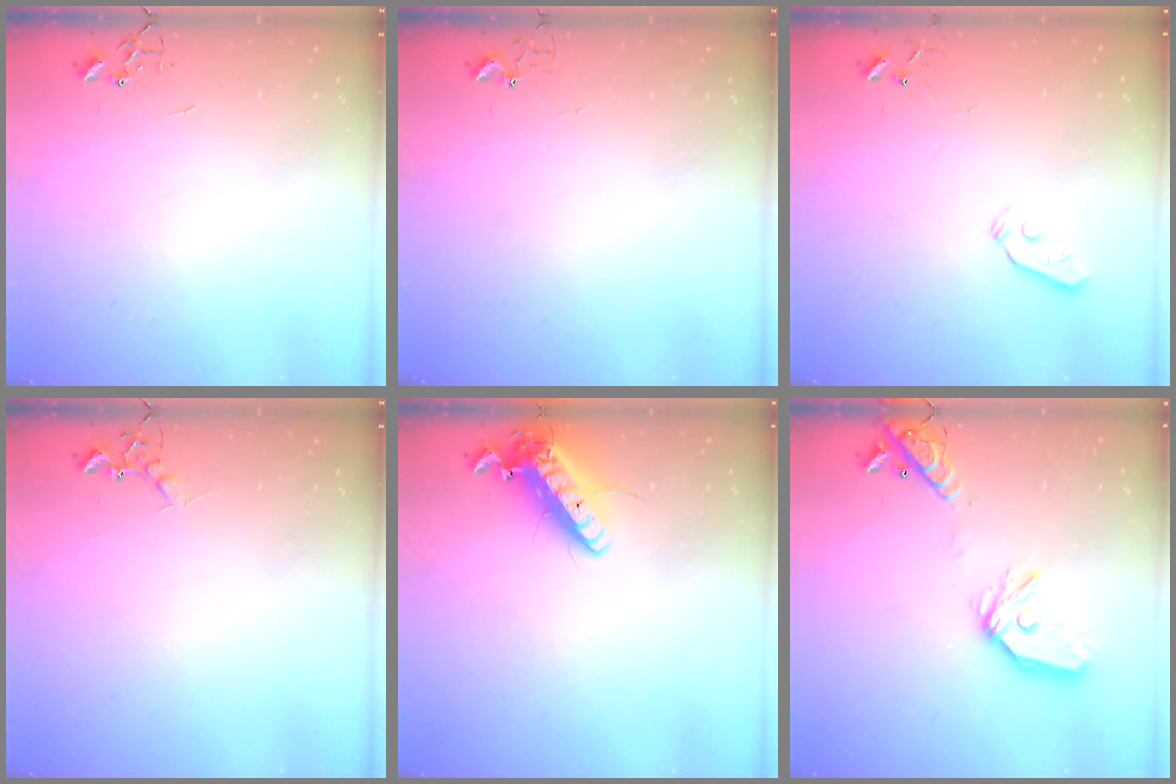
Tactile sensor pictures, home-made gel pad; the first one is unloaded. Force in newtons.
{"total": 2.7, "press": 2.7, "slide": 0.3}
{"total": 3.6, "press": 3.5, "slide": 0.7}
{"total": 5.8, "press": 5.7, "slide": 1.0}
{"total": 14.8, "press": 14.5, "slide": 2.9}
{"total": 18.3, "press": 18.2, "slide": 2.6}